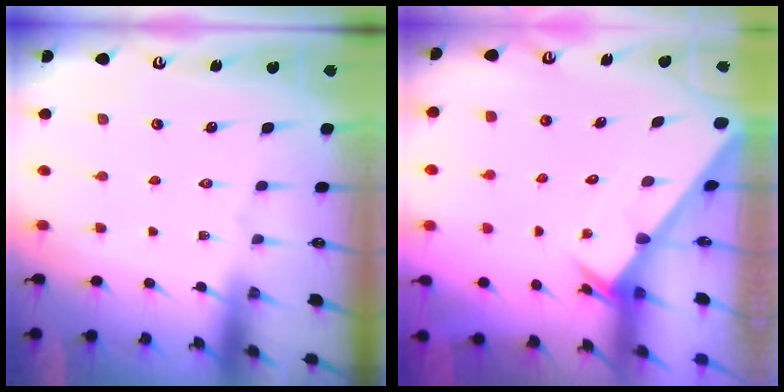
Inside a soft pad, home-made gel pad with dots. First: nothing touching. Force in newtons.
{"total": 2.0, "press": 2.0, "slide": 0.1}